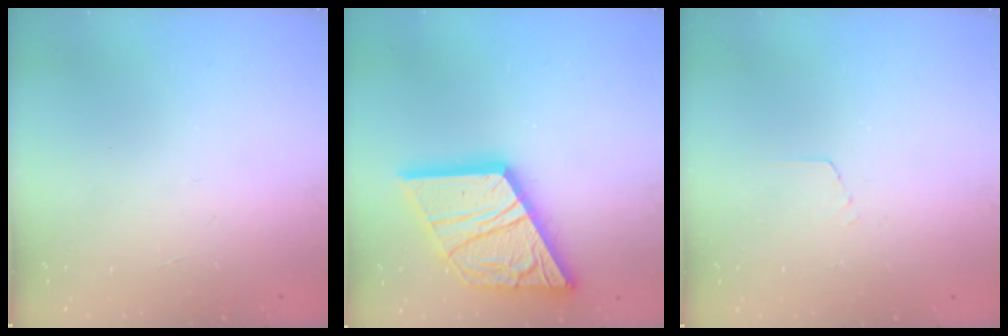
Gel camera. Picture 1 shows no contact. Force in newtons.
{"total": 25.6, "press": 25.4, "slide": 2.9}
{"total": 2.9, "press": 2.9, "slide": 0.2}